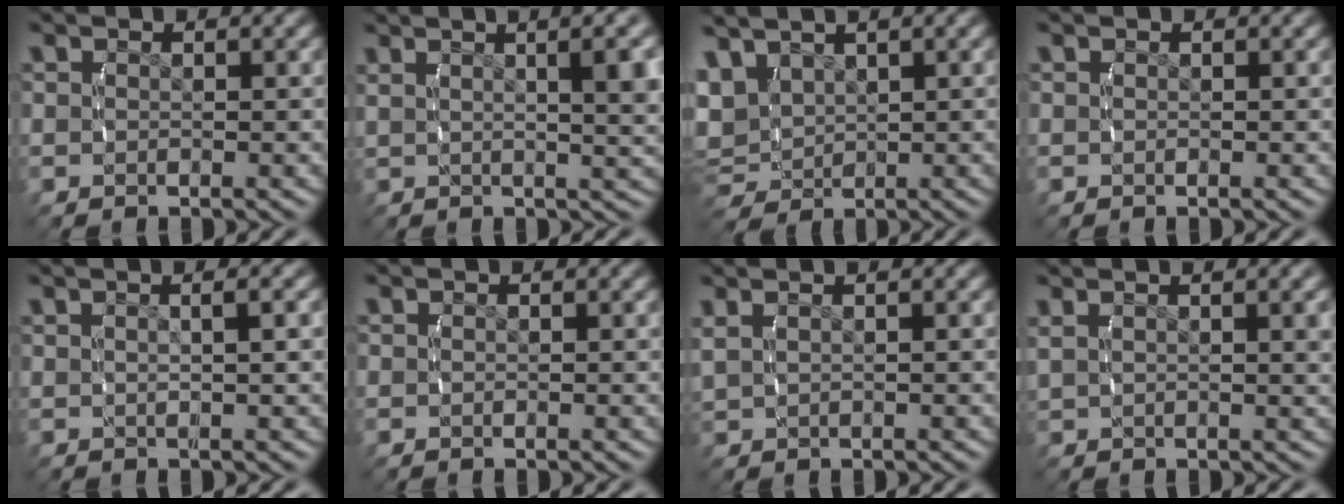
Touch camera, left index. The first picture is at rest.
{"total": 8.7, "force": [4.1, 3.1, 7.0], "torque": [-0.064, 0.037, 0.053]}
{"total": 5.7, "force": [1.7, 4.7, 2.6], "torque": [-0.074, -0.016, 0.041]}
{"total": 0.0}
{"total": 1.9, "force": [0.8, 0.3, 1.7], "torque": [-0.018, 0.011, 0.012]}
{"total": 0.0}
{"total": 1.6, "force": [0.9, 0.8, 1.1], "torque": [-0.022, 0.015, 0.016]}
{"total": 3.5, "force": [1.9, 0.9, 2.7], "torque": [-0.027, 0.024, 0.028]}